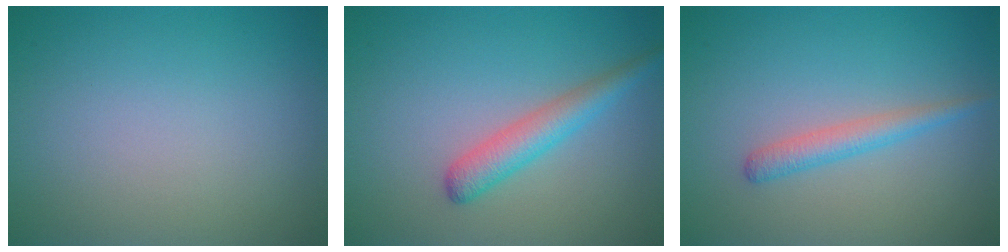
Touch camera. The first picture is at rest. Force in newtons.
{"total": 3.1, "press": 3.1, "slide": 0.1}
{"total": 2.0, "press": 2.0, "slide": 0.0}